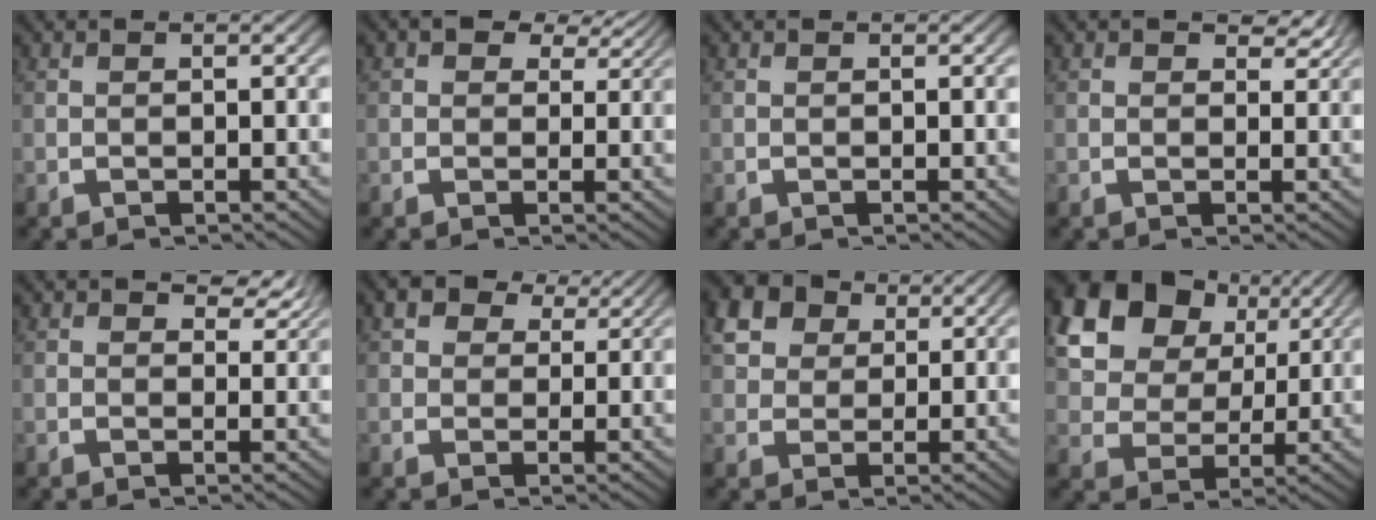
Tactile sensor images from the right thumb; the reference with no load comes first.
{"total": 3.7, "force": [2.4, 2.1, 1.9], "torque": [-0.020, 0.010, 0.031]}
{"total": 0.0}
{"total": 2.4, "force": [1.9, 1.0, 1.1], "torque": [-0.007, 0.003, 0.028]}
{"total": 2.9, "force": [2.1, 1.3, 1.5], "torque": [-0.014, 0.006, 0.030]}
{"total": 5.2, "force": [3.4, 3.2, 2.5], "torque": [-0.041, 0.007, 0.052]}
{"total": 8.0, "force": [3.5, 6.2, 3.7], "torque": [-0.083, -0.002, 0.057]}
{"total": 12.9, "force": [5.1, 9.3, 7.3], "torque": [-0.168, -0.008, 0.089]}